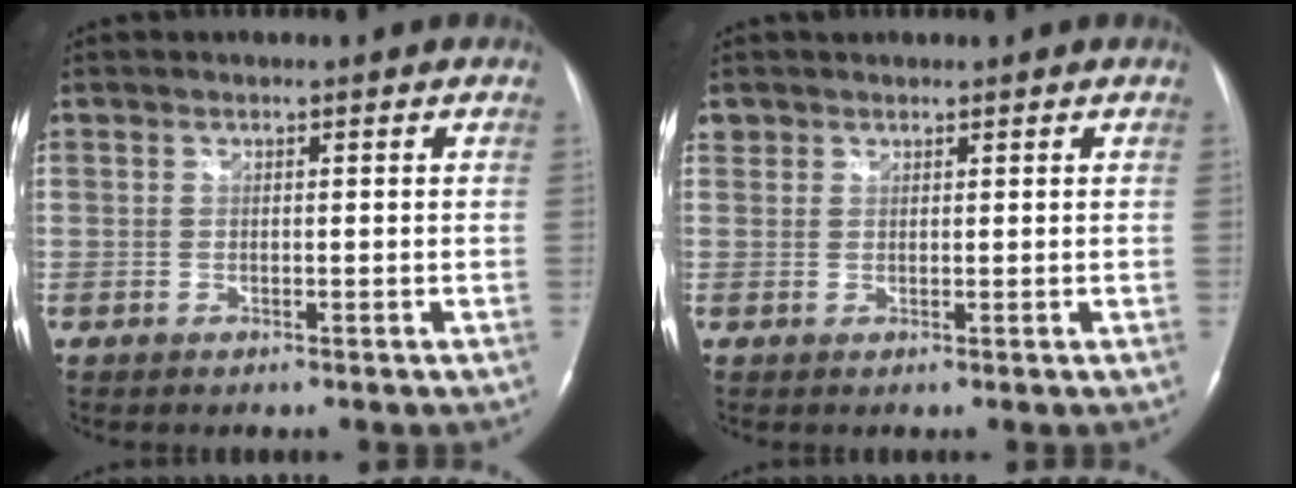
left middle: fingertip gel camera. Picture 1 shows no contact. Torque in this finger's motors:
{"motor_torque": [0.20, -0.14, -0.02, 0.01]}